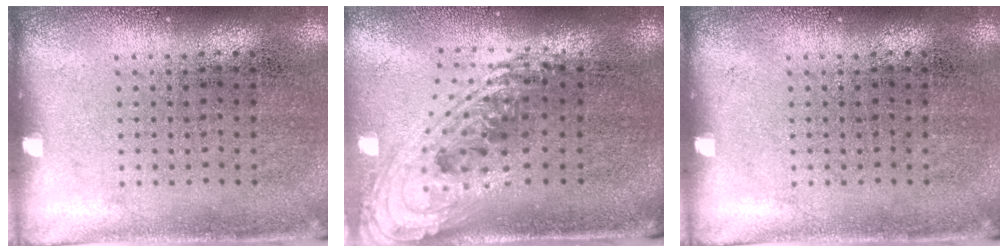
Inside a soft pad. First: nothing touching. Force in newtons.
{"total": 2.4, "press": 1.7, "slide": 1.7}
{"total": 0.0}